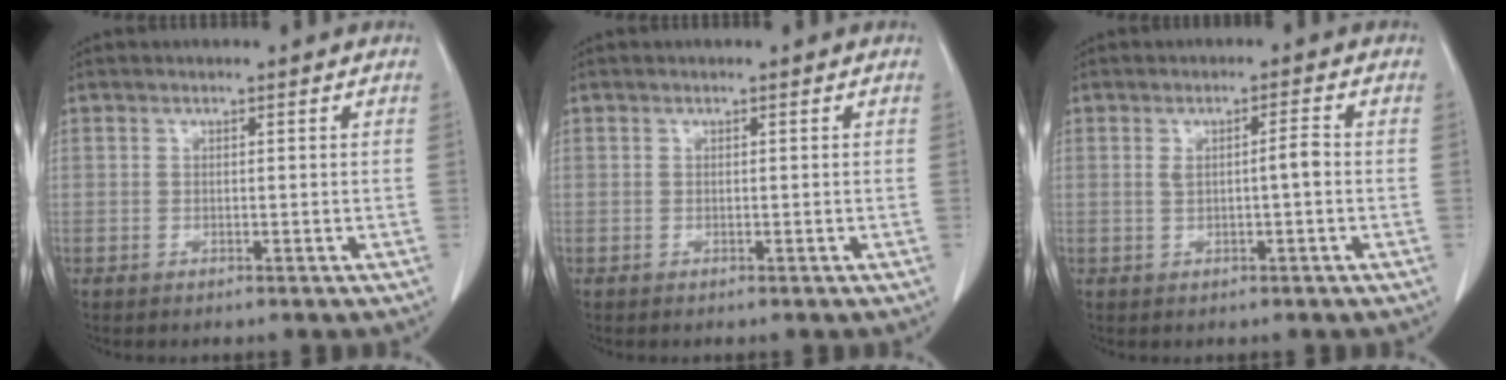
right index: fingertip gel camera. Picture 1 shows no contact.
{"total": 0.0}
{"total": 2.9, "force": [0.0, 0.3, 2.8], "torque": [-0.051, 0.006, 0.003]}